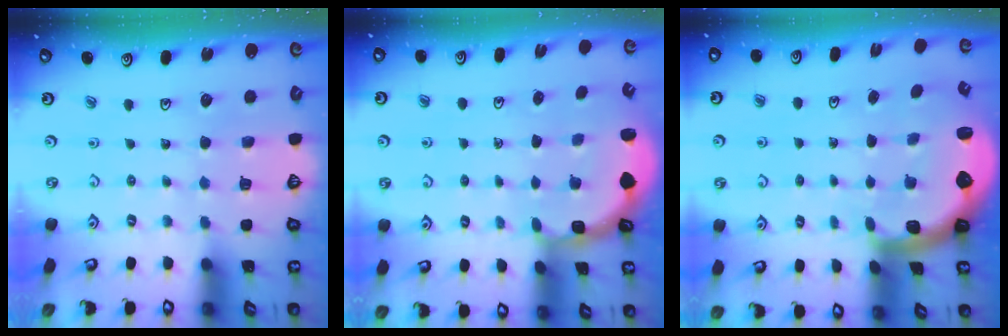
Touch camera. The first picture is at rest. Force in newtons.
{"total": 2.7, "press": 2.1, "slide": 1.7}
{"total": 2.9, "press": 2.6, "slide": 1.4}